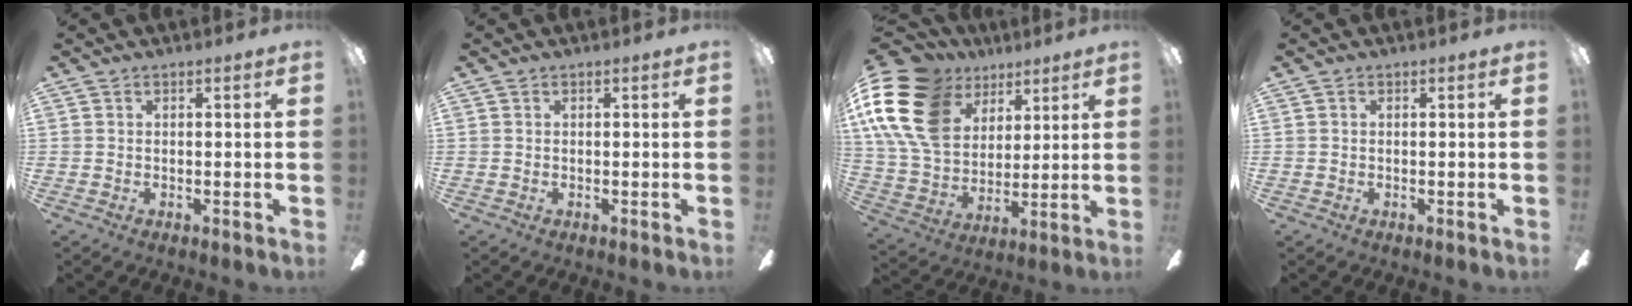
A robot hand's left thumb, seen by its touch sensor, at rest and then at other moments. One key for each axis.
{"total": 0.0}
{"total": 21.3, "fx": 9.9, "fy": 14.7, "fz": 11.8, "tx": -0.272, "ty": -0.033, "tz": 0.184}
{"total": 0.0}